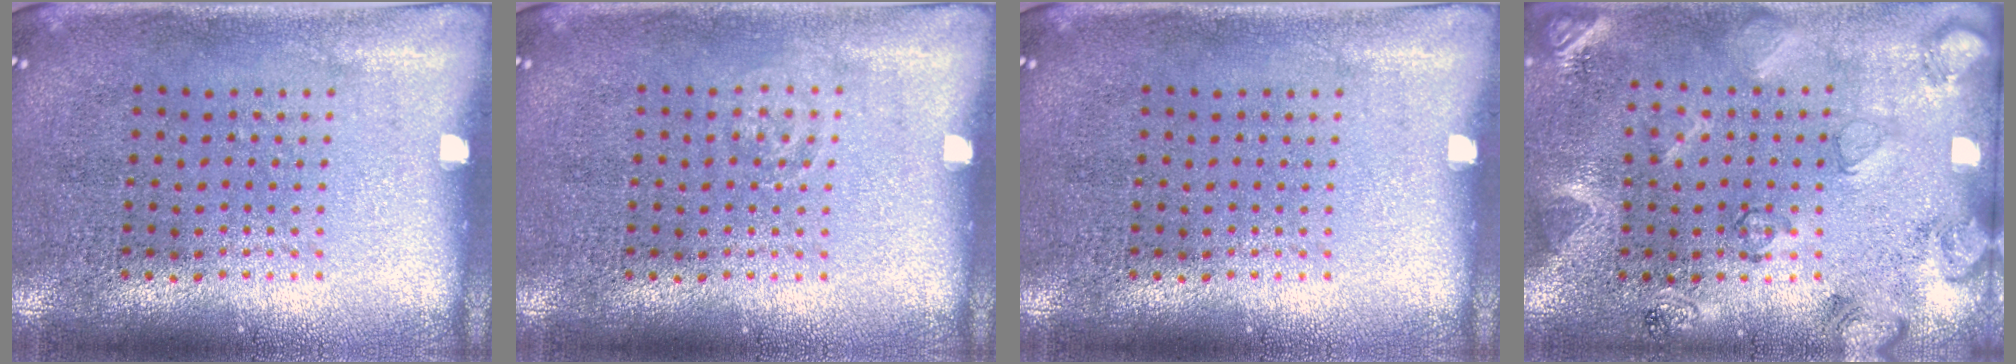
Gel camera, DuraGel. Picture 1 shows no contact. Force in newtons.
{"total": 0.8, "press": 0.7, "slide": 0.1}
{"total": 0.0}
{"total": 2.1, "press": 1.9, "slide": 1.0}